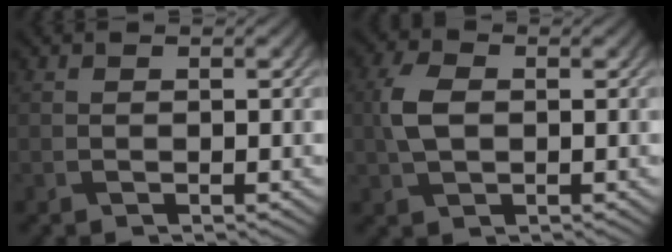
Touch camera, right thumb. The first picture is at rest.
{"total": 4.7, "force": [0.3, 3.1, 3.5], "torque": [-0.088, 0.004, 0.003]}